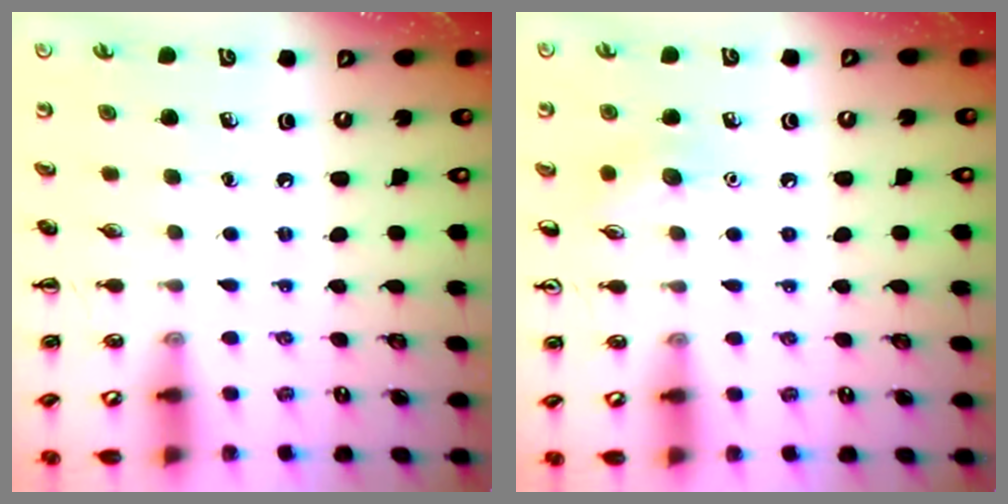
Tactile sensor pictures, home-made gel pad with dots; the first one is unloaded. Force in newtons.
{"total": 6.7, "press": 6.4, "slide": 2.1}